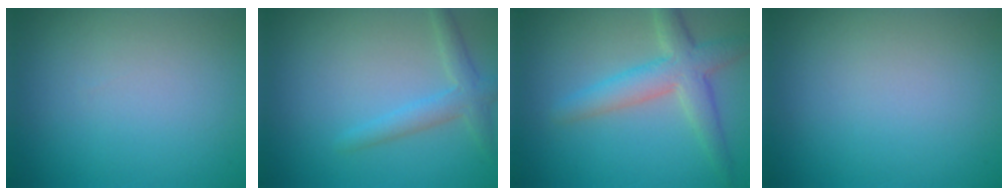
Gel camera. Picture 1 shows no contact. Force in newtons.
{"total": 2.3, "press": 2.3, "slide": 0.2}
{"total": 4.3, "press": 4.3, "slide": 0.2}
{"total": 0.0}